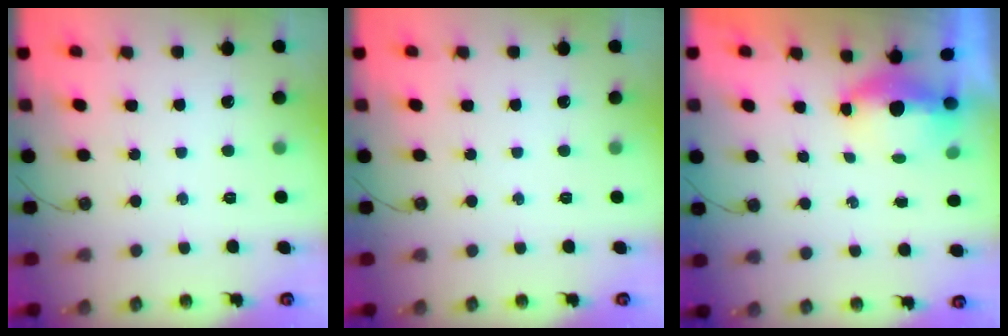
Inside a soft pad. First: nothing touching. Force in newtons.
{"total": 0.0}
{"total": 12.6, "press": 6.4, "slide": 10.8}